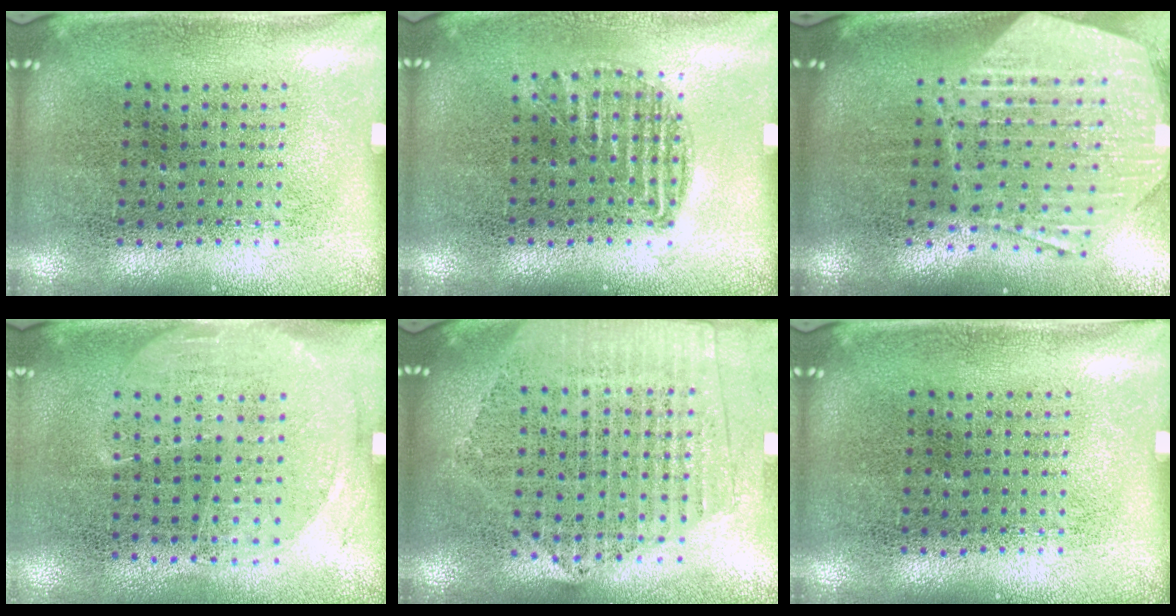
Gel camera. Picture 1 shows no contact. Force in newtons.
{"total": 0.9, "press": 0.8, "slide": 0.3}
{"total": 2.9, "press": 2.3, "slide": 1.8}
{"total": 1.4, "press": 1.2, "slide": 0.8}
{"total": 2.0, "press": 1.8, "slide": 0.9}
{"total": 0.0}